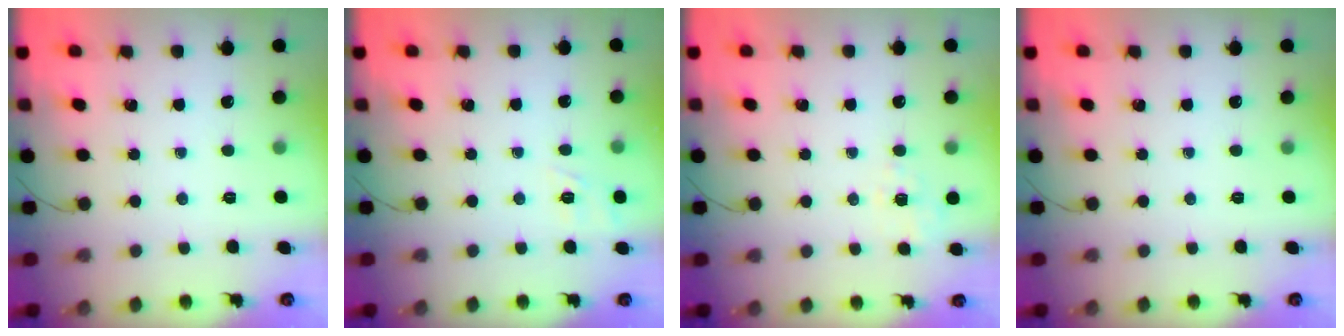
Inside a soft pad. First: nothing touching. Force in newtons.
{"total": 2.1, "press": 1.4, "slide": 1.5}
{"total": 2.1, "press": 1.3, "slide": 1.7}
{"total": 0.0}